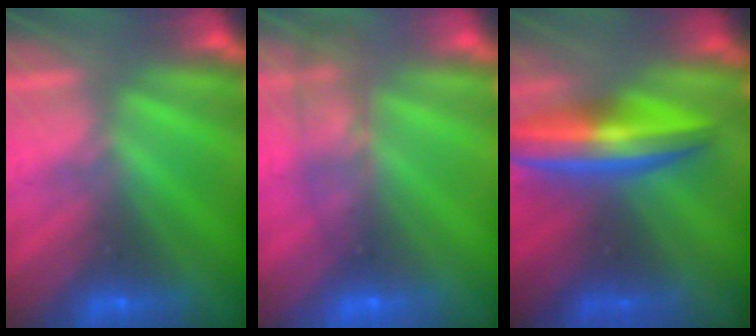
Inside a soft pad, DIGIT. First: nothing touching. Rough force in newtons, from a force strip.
{"total": 9.7}
{"total": 7.2}